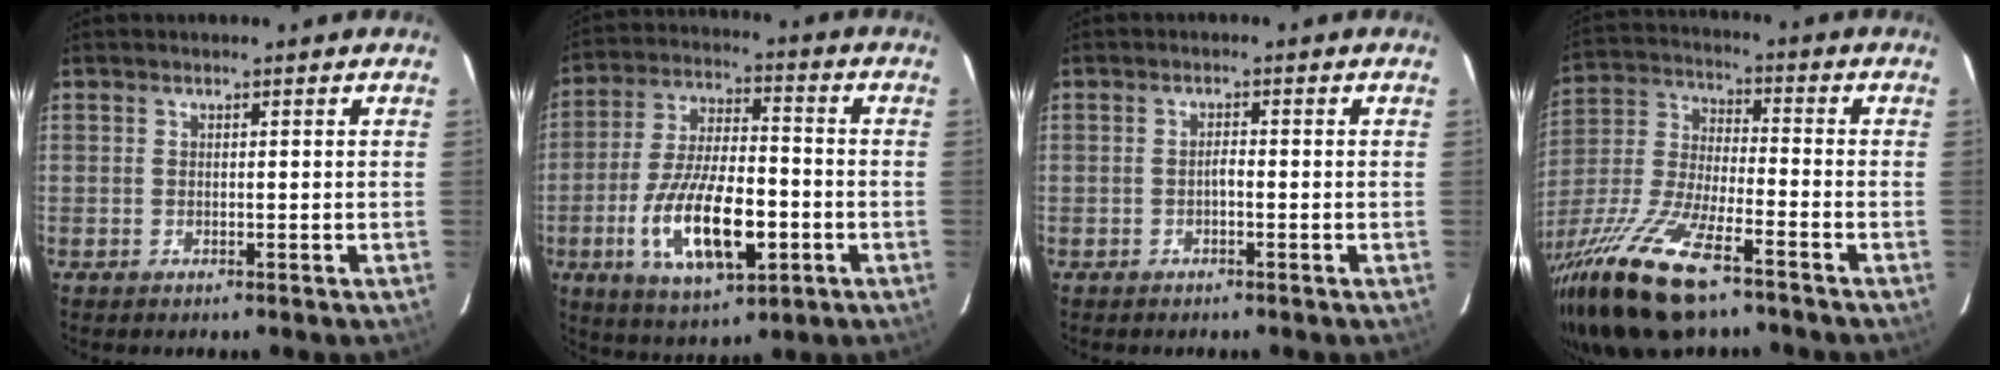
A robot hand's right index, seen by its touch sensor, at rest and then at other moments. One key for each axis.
{"total": 17.1, "fx": -5.4, "fy": 6.8, "fz": 14.7, "tx": -0.294, "ty": -0.009, "tz": -0.086}
{"total": 1.1, "fx": -0.6, "fy": 0.3, "fz": 0.8, "tx": -0.014, "ty": 0.006, "tz": -0.012}
{"total": 20.9, "fx": -14.3, "fy": 5.7, "fz": 14.1, "tx": -0.306, "ty": -0.049, "tz": -0.268}